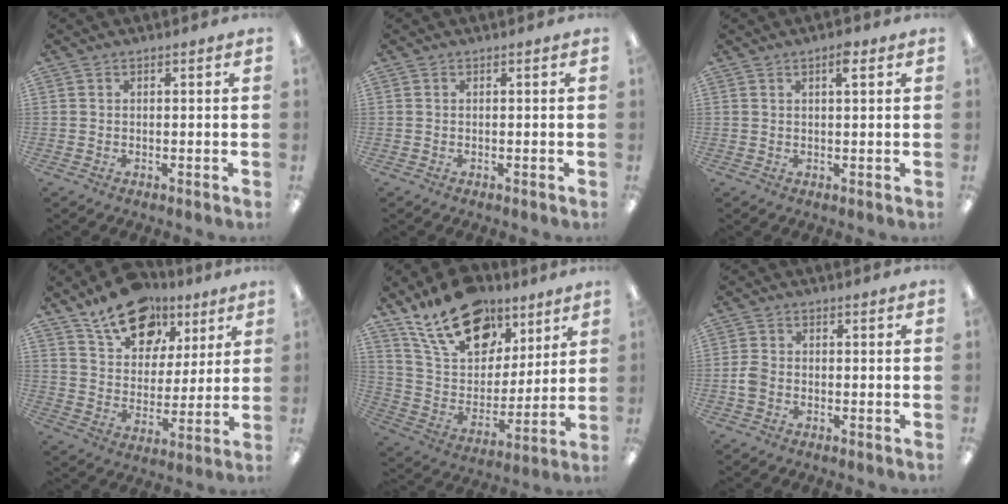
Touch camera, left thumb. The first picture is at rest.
{"total": 0.0}
{"total": 3.0, "force": [1.8, 0.7, 2.3], "torque": [-0.036, -0.002, 0.026]}
{"total": 16.6, "force": [11.3, 9.9, 7.0], "torque": [-0.107, -0.062, 0.204]}
{"total": 20.2, "force": [13.2, 11.8, 9.8], "torque": [-0.171, -0.065, 0.240]}
{"total": 3.2, "force": [-1.0, 2.3, 2.0], "torque": [-0.041, 0.004, -0.018]}